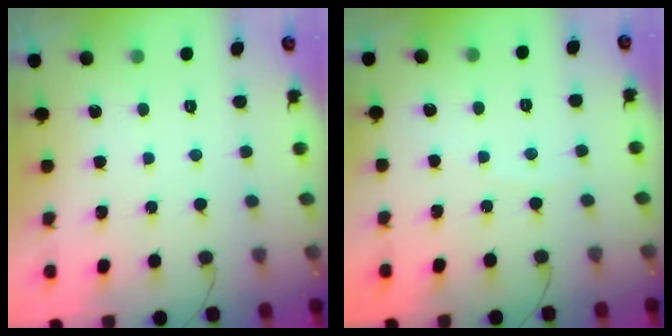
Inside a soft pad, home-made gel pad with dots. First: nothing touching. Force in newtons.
{"total": 2.9, "press": 2.9, "slide": 0.4}